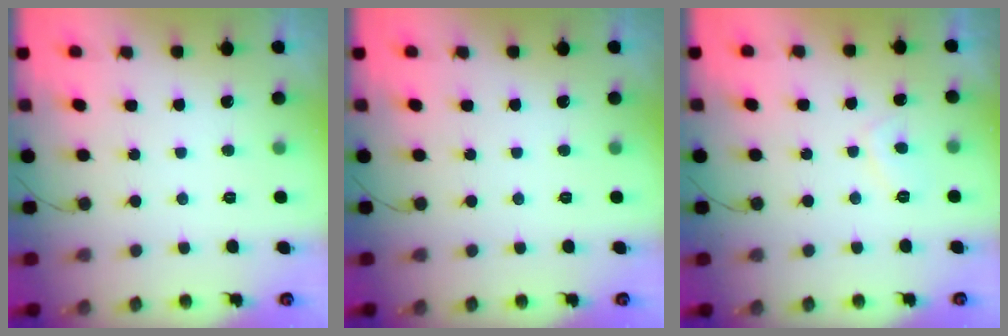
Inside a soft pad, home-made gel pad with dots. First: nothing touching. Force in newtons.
{"total": 0.0}
{"total": 2.9, "press": 2.8, "slide": 0.9}